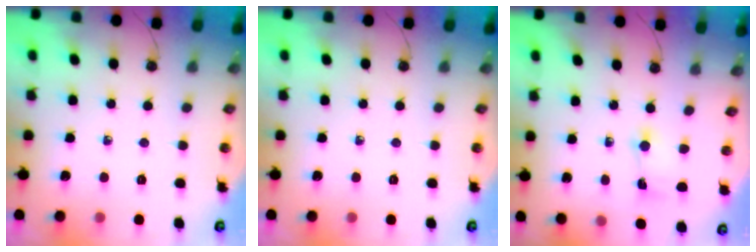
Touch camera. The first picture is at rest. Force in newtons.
{"total": 0.0}
{"total": 2.1, "press": 2.0, "slide": 0.6}